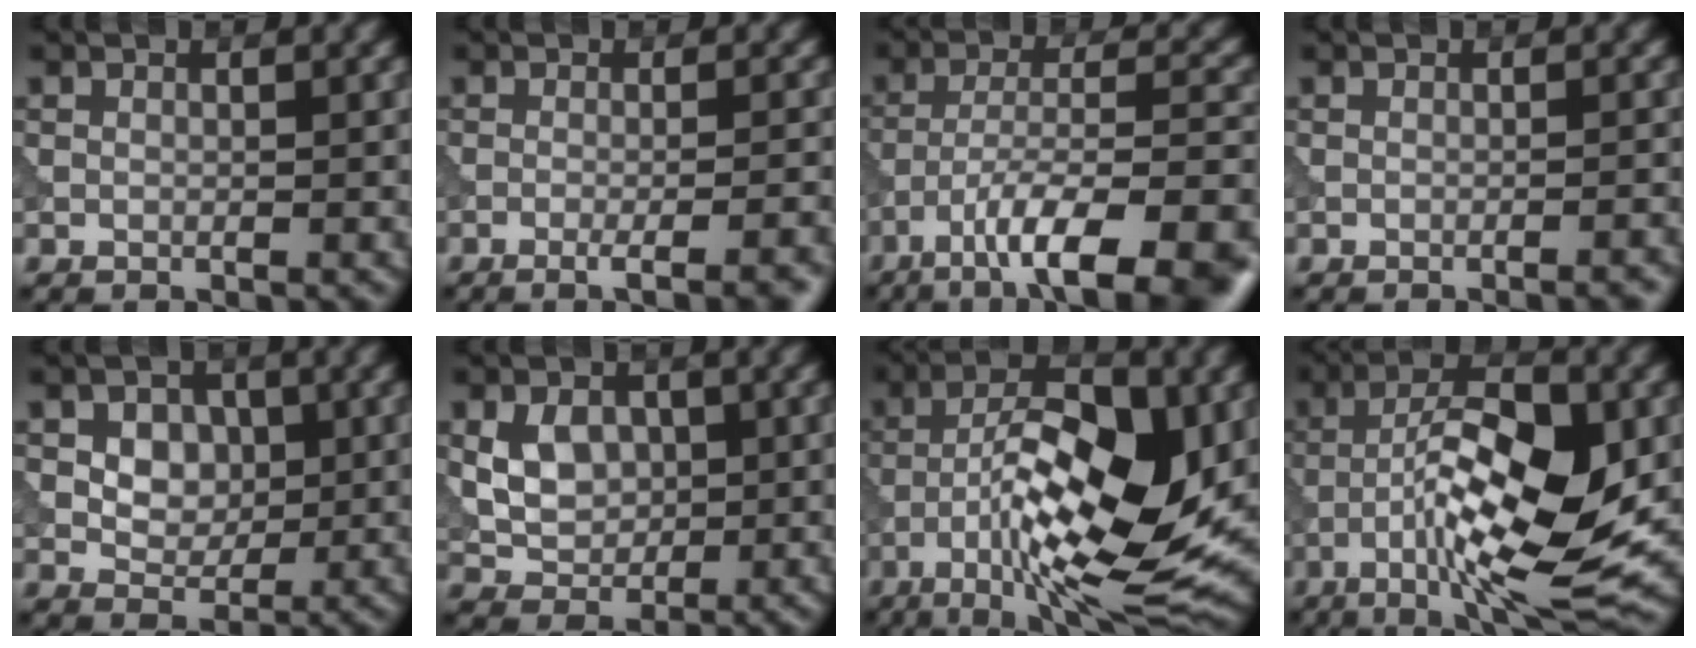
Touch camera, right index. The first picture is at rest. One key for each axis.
{"total": 5.1, "fx": -2.2, "fy": 1.6, "fz": 4.3, "tx": -0.024, "ty": 0.009, "tz": -0.024}
{"total": 12.8, "fx": -8.5, "fy": 3.4, "fz": 9.0, "tx": -0.146, "ty": 0.003, "tz": -0.126}
{"total": 1.1, "fx": -0.7, "fy": -0.1, "fz": 0.9, "tx": -0.004, "ty": -0.005, "tz": -0.010}
{"total": 4.7, "fx": 1.2, "fy": 3.6, "fz": 2.8, "tx": -0.048, "ty": -0.002, "tz": 0.020}
{"total": 4.1, "fx": 0.4, "fy": 3.1, "fz": 2.6, "tx": -0.050, "ty": -0.007, "tz": 0.009}
{"total": 14.5, "fx": -3.8, "fy": 4.7, "fz": 13.1, "tx": -0.206, "ty": 0.012, "tz": -0.065}
{"total": 11.5, "fx": -3.5, "fy": 3.1, "fz": 10.5, "tx": -0.172, "ty": 0.010, "tz": -0.061}